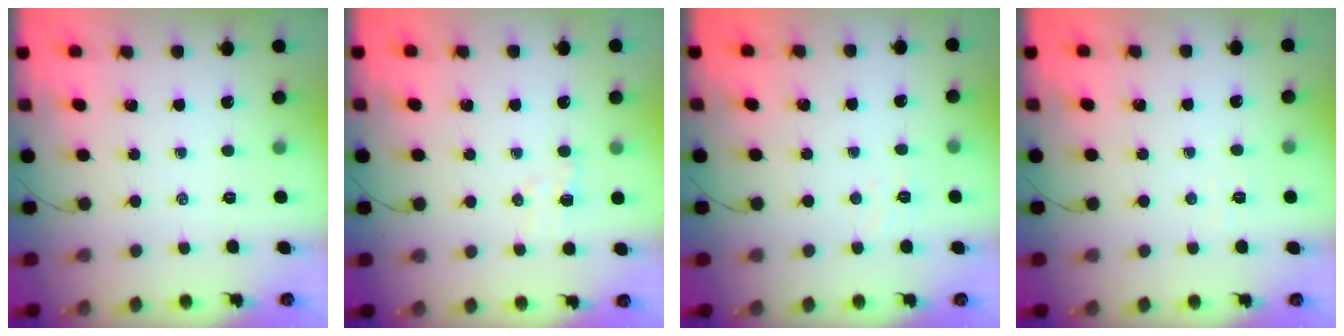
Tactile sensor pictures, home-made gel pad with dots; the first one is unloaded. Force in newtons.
{"total": 3.0, "press": 2.9, "slide": 0.7}
{"total": 2.5, "press": 2.4, "slide": 0.8}
{"total": 2.5, "press": 2.4, "slide": 0.7}